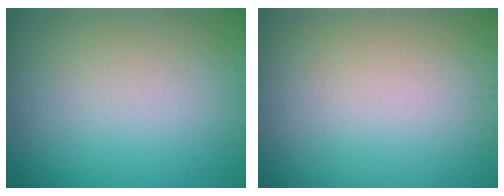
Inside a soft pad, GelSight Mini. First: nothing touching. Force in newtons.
{"total": 0.0}